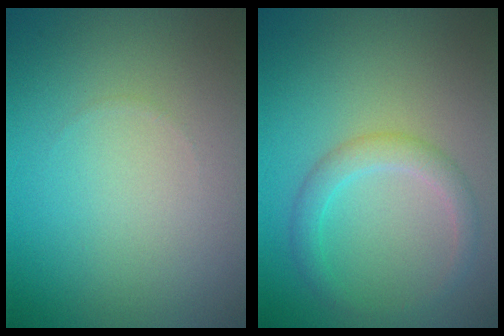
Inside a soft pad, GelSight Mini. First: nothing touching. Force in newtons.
{"total": 2.4, "press": 2.4, "slide": 0.2}